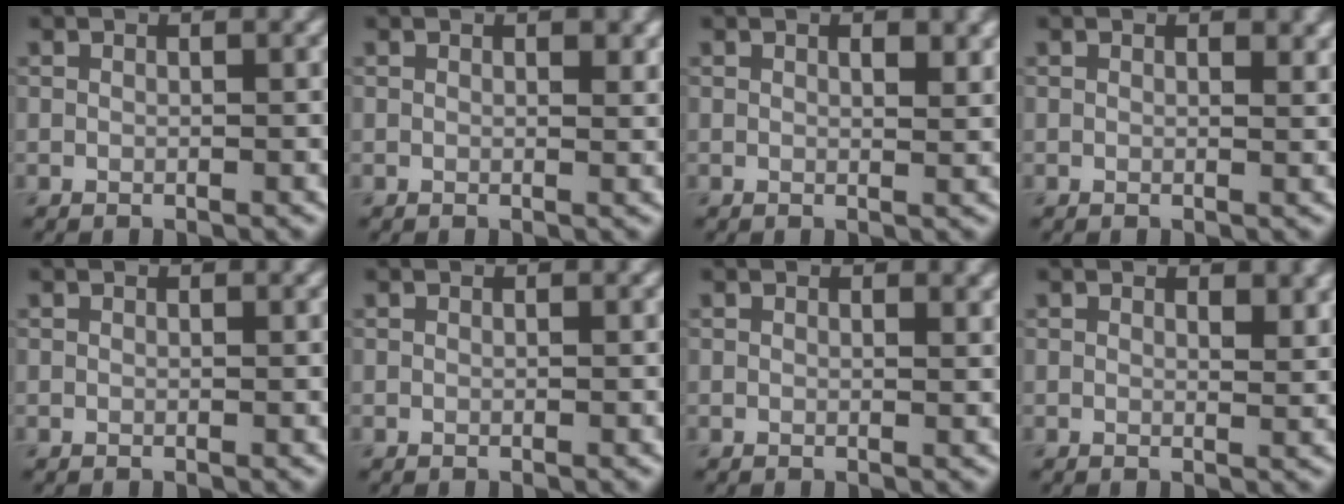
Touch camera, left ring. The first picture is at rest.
{"total": 1.2, "force": [0.7, 0.4, 0.9], "torque": [-0.009, -0.002, 0.012]}
{"total": 1.7, "force": [0.9, 0.6, 1.3], "torque": [-0.014, -0.003, 0.016]}
{"total": 1.1, "force": [0.7, 0.4, 0.8], "torque": [-0.006, -0.003, 0.012]}
{"total": 0.0}
{"total": 0.0}
{"total": 0.9, "force": [0.6, 0.3, 0.6], "torque": [-0.005, -0.001, 0.010]}
{"total": 1.8, "force": [1.1, 0.6, 1.2], "torque": [-0.014, -0.005, 0.020]}